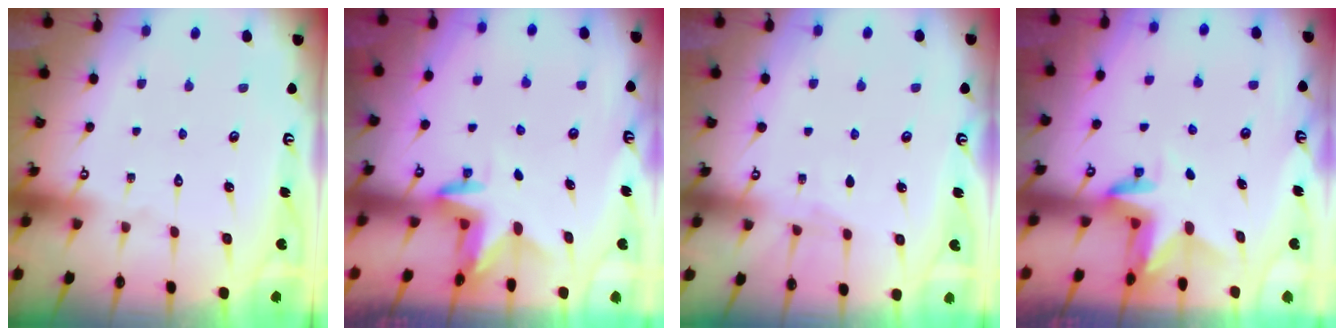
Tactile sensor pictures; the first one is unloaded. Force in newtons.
{"total": 2.7, "press": 2.7, "slide": 0.1}
{"total": 3.7, "press": 3.7, "slide": 0.4}
{"total": 3.1, "press": 3.1, "slide": 0.2}